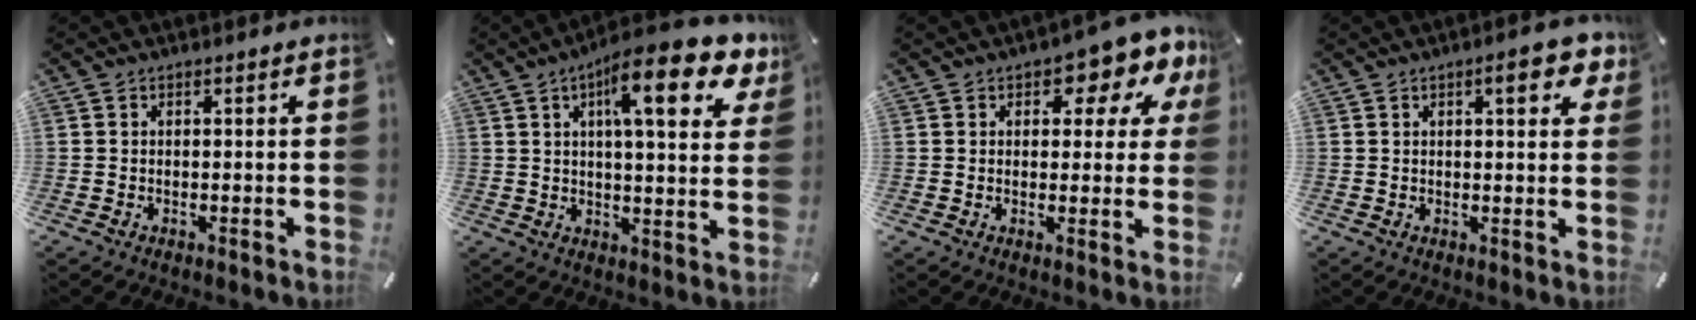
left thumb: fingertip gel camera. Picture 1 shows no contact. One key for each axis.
{"total": 17.1, "fx": 8.5, "fy": 4.7, "fz": 14.1, "tx": -0.216, "ty": -0.033, "tz": 0.128}
{"total": 9.3, "fx": 4.8, "fy": 4.6, "fz": 6.4, "tx": -0.080, "ty": -0.025, "tz": 0.076}
{"total": 7.1, "fx": 3.3, "fy": 2.2, "fz": 5.8, "tx": -0.078, "ty": -0.011, "tz": 0.048}